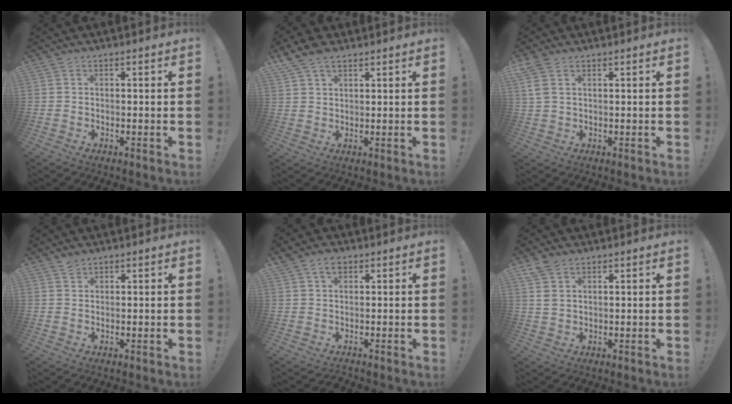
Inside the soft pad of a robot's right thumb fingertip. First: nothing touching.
{"total": 5.9, "force": [4.2, 2.8, 3.1], "torque": [-0.049, -0.016, 0.080]}
{"total": 3.8, "force": [1.8, 1.6, 3.0], "torque": [-0.067, 0.005, 0.037]}
{"total": 1.7, "force": [1.6, 0.6, 0.2], "torque": [0.005, -0.006, 0.029]}
{"total": 4.0, "force": [1.7, 2.7, 2.3], "torque": [-0.033, -0.003, 0.032]}
{"total": 4.4, "force": [2.9, 2.3, 2.4], "torque": [-0.043, -0.008, 0.055]}